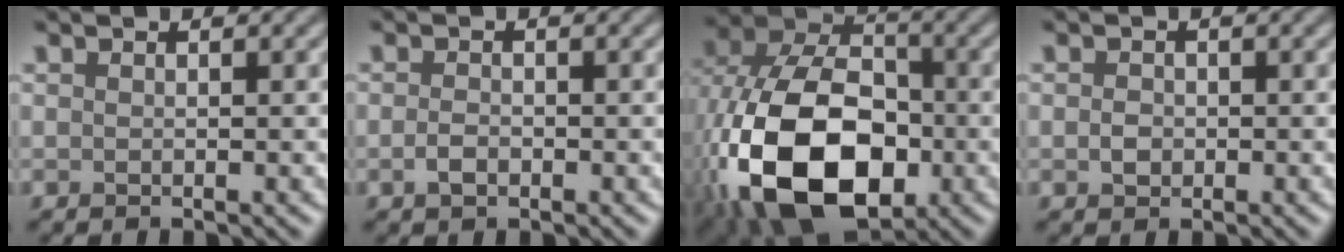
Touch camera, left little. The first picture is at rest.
{"total": 1.3, "force": [-0.6, 0.8, 0.9], "torque": [-0.018, 0.000, -0.015]}
{"total": 17.6, "force": [-5.5, 11.2, 12.3], "torque": [-0.246, -0.029, -0.102]}
{"total": 1.3, "force": [-0.2, 1.1, 0.6], "torque": [-0.012, -0.001, -0.010]}